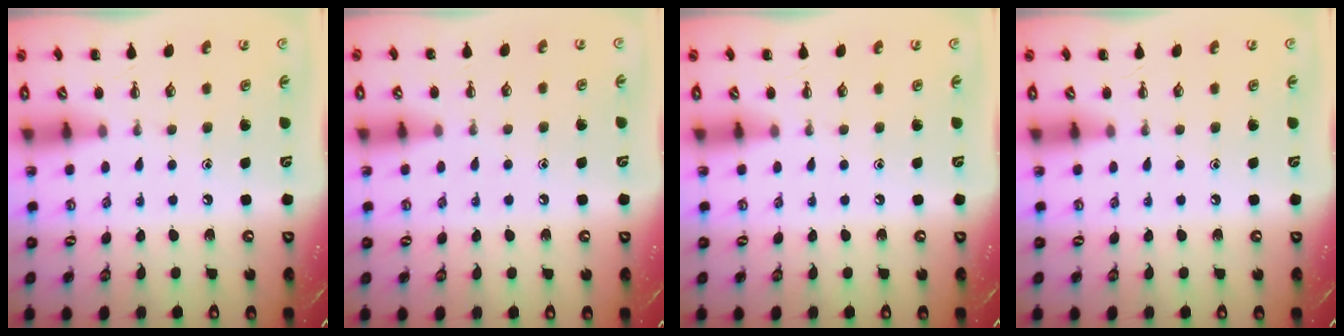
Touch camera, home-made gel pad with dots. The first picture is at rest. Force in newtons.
{"total": 3.7, "press": 3.5, "slide": 1.3}
{"total": 0.0}
{"total": 0.0}